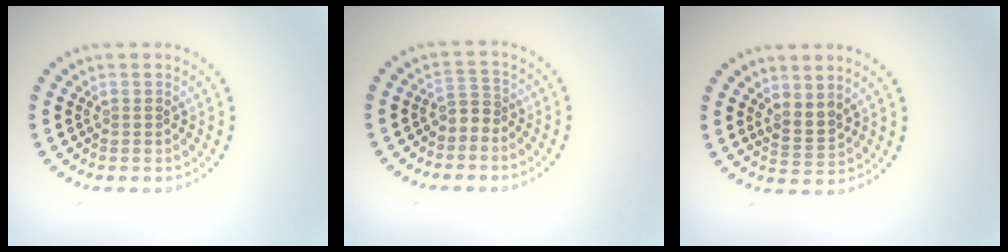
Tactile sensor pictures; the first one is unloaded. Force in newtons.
{"total": 1.5, "press": 1.0, "slide": 1.1}
{"total": 2.0, "press": 1.5, "slide": 1.3}